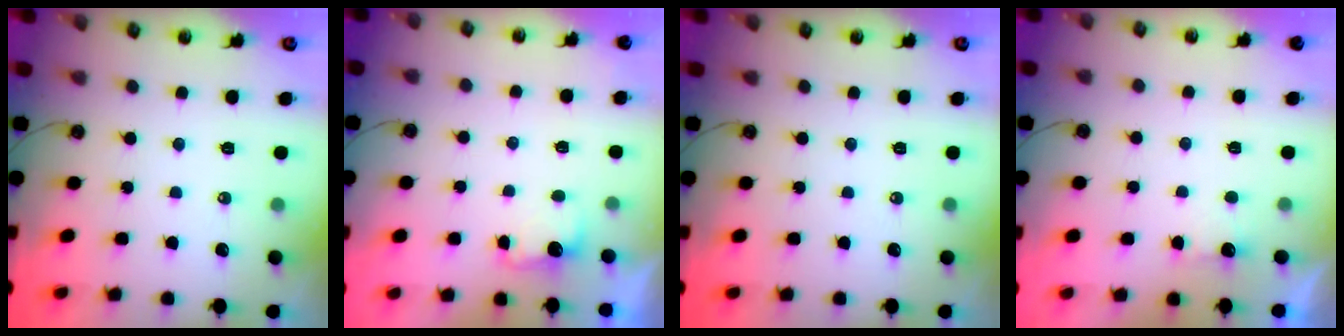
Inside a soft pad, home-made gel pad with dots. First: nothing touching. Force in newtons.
{"total": 2.7, "press": 2.5, "slide": 0.9}
{"total": 0.0}
{"total": 1.3, "press": 1.0, "slide": 0.8}